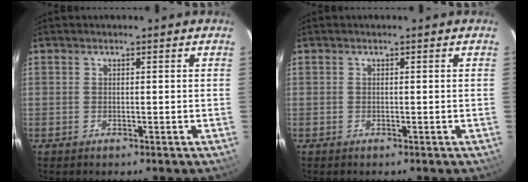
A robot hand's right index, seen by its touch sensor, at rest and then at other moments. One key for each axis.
{"total": 0.0}